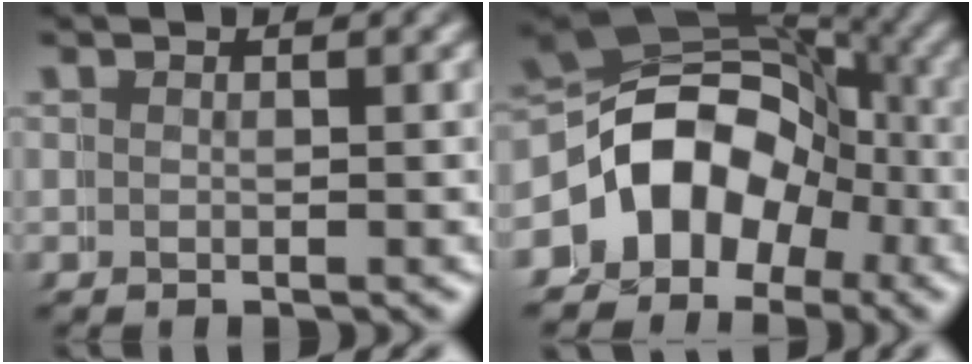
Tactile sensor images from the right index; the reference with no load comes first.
{"total": 14.0, "force": [-0.4, 11.7, 7.7], "torque": [-0.151, -0.022, -0.013]}